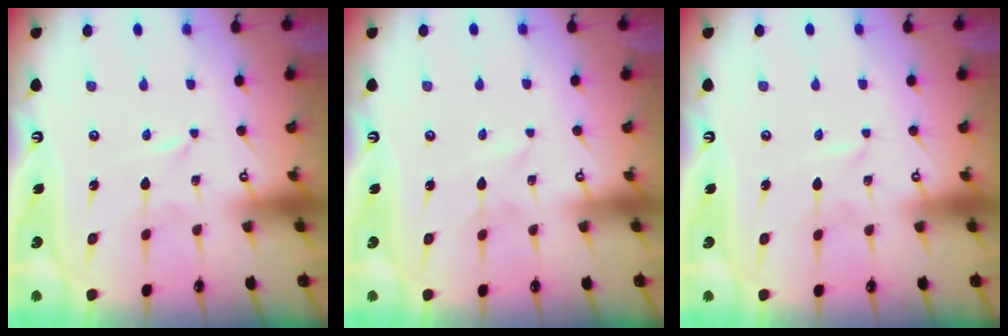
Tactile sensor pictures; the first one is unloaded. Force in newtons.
{"total": 1.6, "press": 1.6, "slide": 0.1}
{"total": 1.6, "press": 1.6, "slide": 0.2}